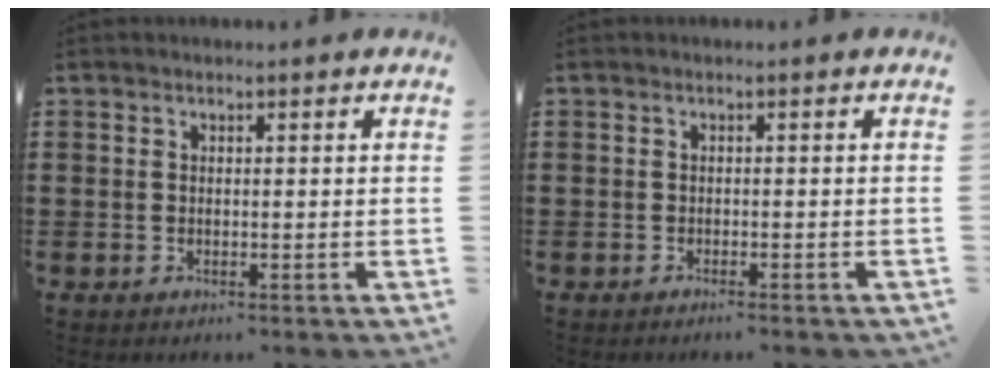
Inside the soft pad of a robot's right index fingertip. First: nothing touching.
{"total": 0.7, "force": [-0.7, 0.0, 0.2], "torque": [-0.006, -0.001, -0.014]}